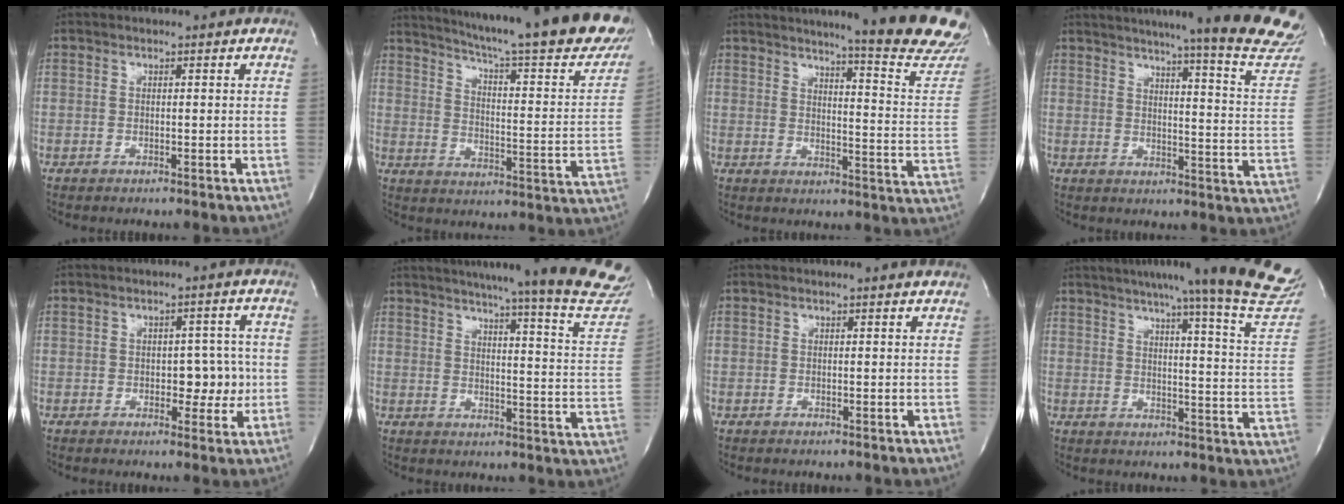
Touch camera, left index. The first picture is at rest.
{"total": 30.3, "force": [25.2, 3.0, 16.6], "torque": [-0.236, -0.077, 0.311]}
{"total": 21.5, "force": [19.2, 0.0, 9.7], "torque": [-0.128, -0.116, 0.215]}
{"total": 24.5, "force": [21.6, -0.6, 11.5], "torque": [-0.163, -0.100, 0.249]}
{"total": 4.5, "force": [-0.7, 2.7, 3.5], "torque": [-0.035, 0.008, -0.008]}
{"total": 27.5, "force": [24.3, -0.1, 12.9], "torque": [-0.186, -0.097, 0.284]}
{"total": 1.4, "force": [1.3, -0.1, 0.4], "torque": [-0.014, 0.001, 0.007]}
{"total": 24.4, "force": [21.5, -0.9, 11.5], "torque": [-0.159, -0.091, 0.249]}